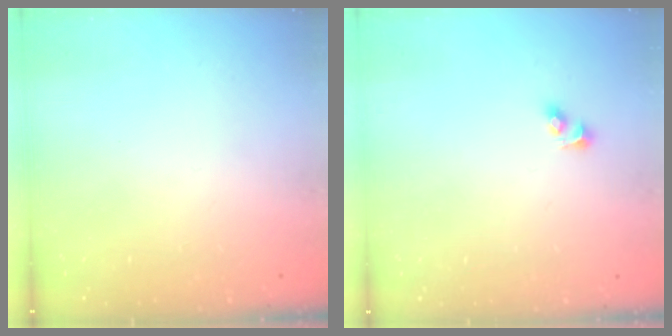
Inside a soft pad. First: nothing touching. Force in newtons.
{"total": 2.7, "press": 2.4, "slide": 1.1}